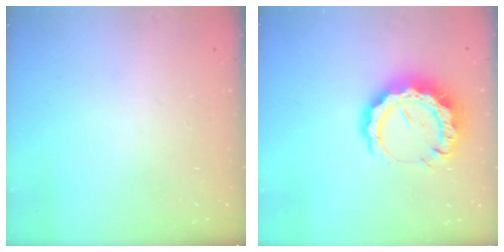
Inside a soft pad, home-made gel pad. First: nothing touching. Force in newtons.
{"total": 14.2, "press": 14.2, "slide": 1.2}